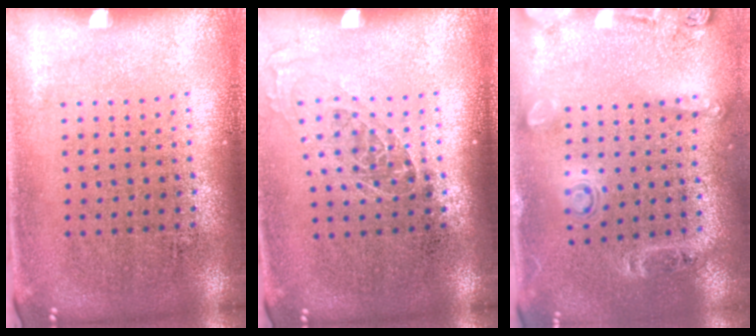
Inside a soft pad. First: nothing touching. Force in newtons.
{"total": 1.0, "press": 0.9, "slide": 0.5}
{"total": 1.6, "press": 1.2, "slide": 1.1}